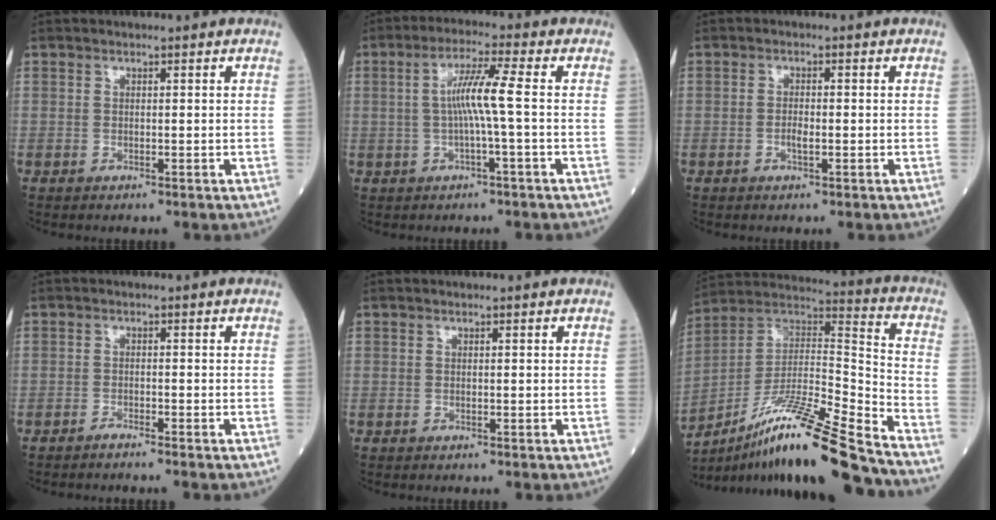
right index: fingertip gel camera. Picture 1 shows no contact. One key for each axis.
{"total": 6.0, "fx": -0.2, "fy": -0.8, "fz": 6.0, "tx": -0.119, "ty": 0.010, "tz": -0.004}
{"total": 1.6, "fx": -0.5, "fy": 0.4, "fz": 1.5, "tx": -0.032, "ty": 0.000, "tz": -0.010}
{"total": 1.6, "fx": -1.4, "fy": -0.4, "fz": 0.5, "tx": -0.012, "ty": 0.001, "tz": -0.022}
{"total": 0.0}
{"total": 21.8, "fx": -16.5, "fy": 0.1, "fz": 14.3, "tx": -0.259, "ty": -0.005, "tz": -0.296}